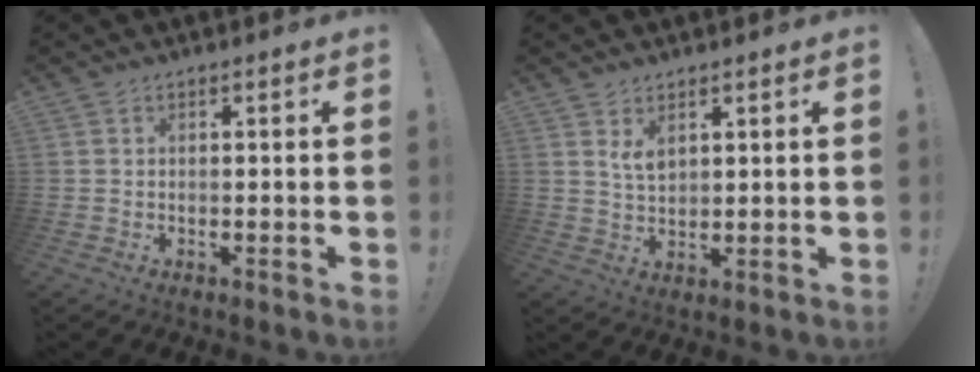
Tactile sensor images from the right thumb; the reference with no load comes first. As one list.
[{"total": 3.8, "force": [2.4, 1.7, 2.4], "torque": [-0.030, -0.018, 0.040]}]